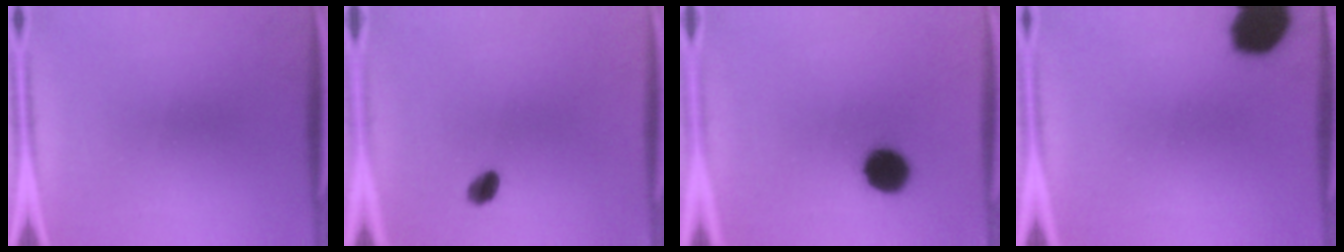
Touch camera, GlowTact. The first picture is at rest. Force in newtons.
{"total": 2.8}
{"total": 8.9}
{"total": 13.2}